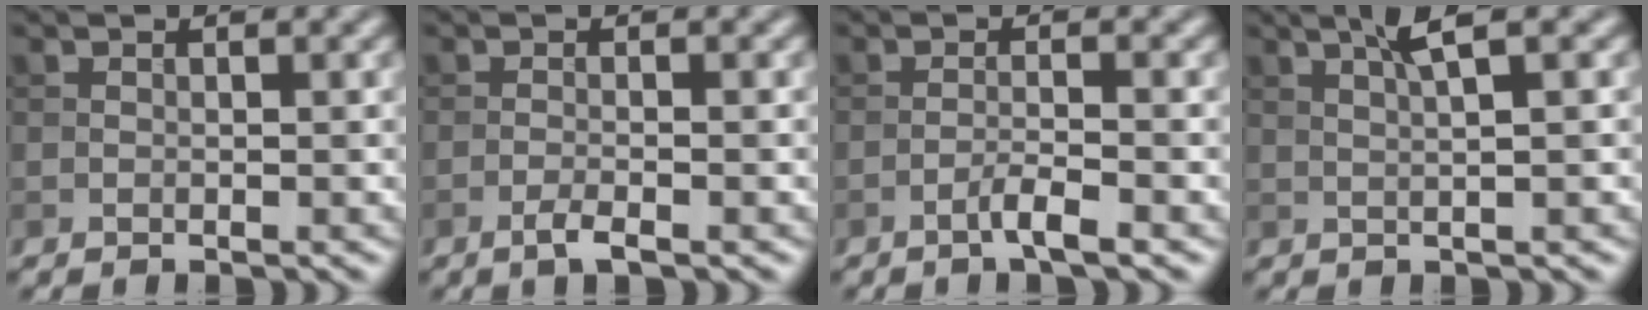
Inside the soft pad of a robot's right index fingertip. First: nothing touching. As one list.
[{"total": 1.8, "force": [-1.0, 0.3, 1.4], "torque": [-0.022, 0.003, -0.022]}, {"total": 2.2, "force": [-1.3, 0.2, 1.8], "torque": [-0.029, 0.009, -0.030]}, {"total": 2.7, "force": [1.3, 0.3, 2.4], "torque": [-0.039, 0.006, 0.022]}]